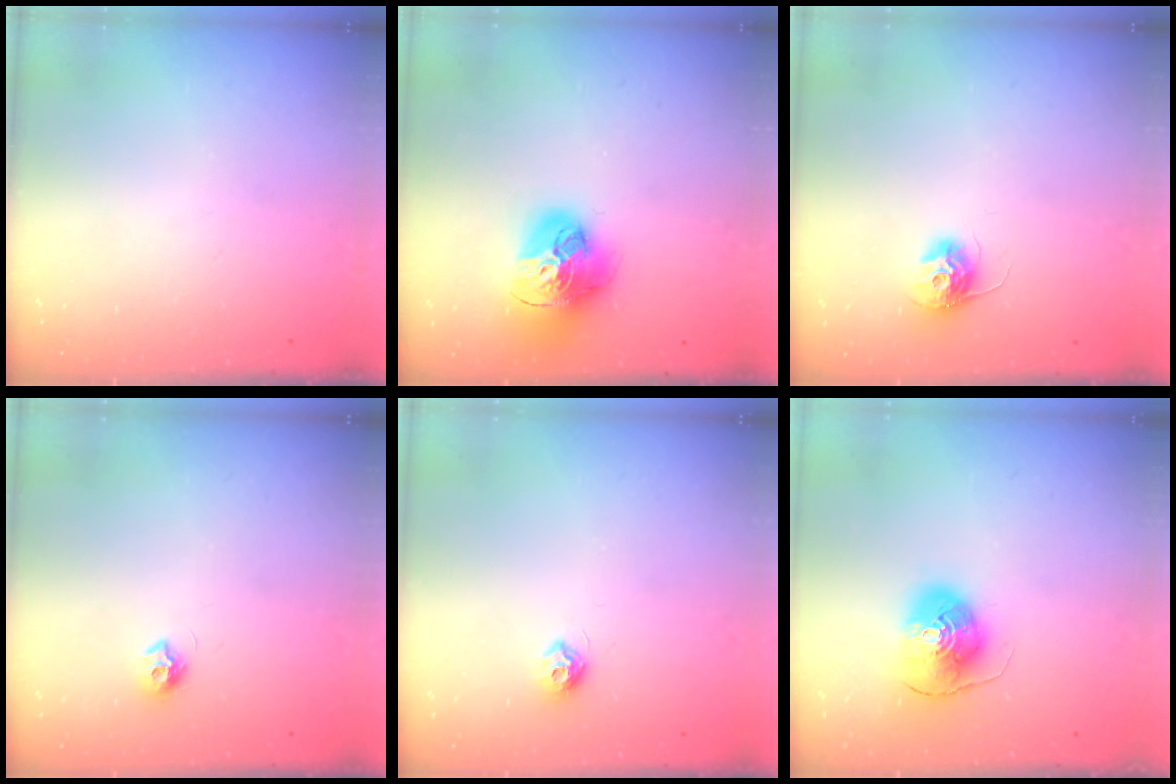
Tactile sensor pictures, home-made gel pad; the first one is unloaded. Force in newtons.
{"total": 18.6, "press": 18.5, "slide": 2.1}
{"total": 10.8, "press": 10.7, "slide": 0.6}
{"total": 7.2, "press": 7.2, "slide": 0.4}
{"total": 7.2, "press": 7.2, "slide": 0.5}
{"total": 10.2, "press": 10.1, "slide": 1.5}